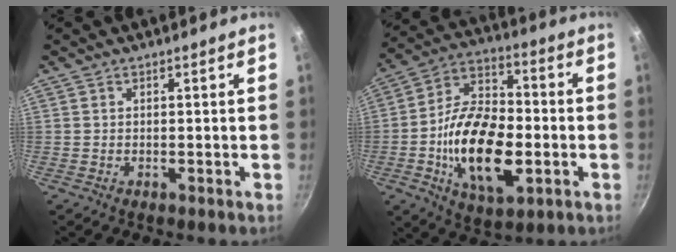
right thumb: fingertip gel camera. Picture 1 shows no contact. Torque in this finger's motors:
{"motor_torque": [-0.35, 1.14, 0.14, -0.08, 0.21]}